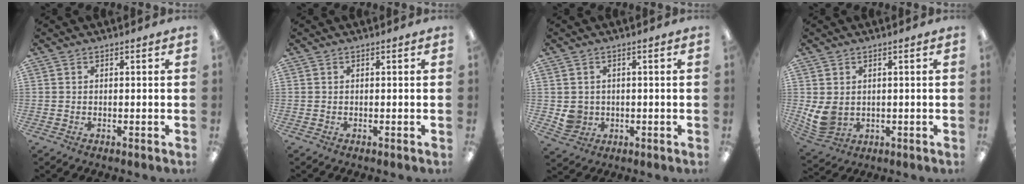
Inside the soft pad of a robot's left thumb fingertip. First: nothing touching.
{"total": 0.0}
{"total": 4.1, "force": [0.0, 4.0, 0.7], "torque": [-0.012, 0.007, 0.004]}
{"total": 6.6, "force": [1.0, 5.1, 4.1], "torque": [-0.094, -0.005, 0.022]}